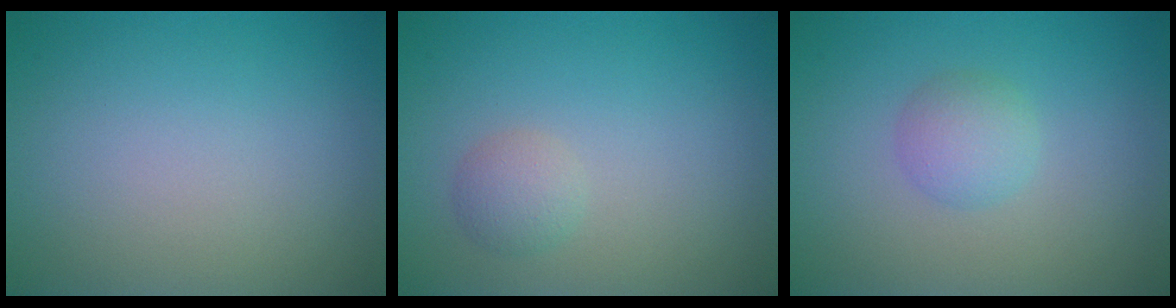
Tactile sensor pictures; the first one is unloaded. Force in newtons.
{"total": 1.6, "press": 1.6, "slide": 0.1}
{"total": 2.2, "press": 2.2, "slide": 0.1}